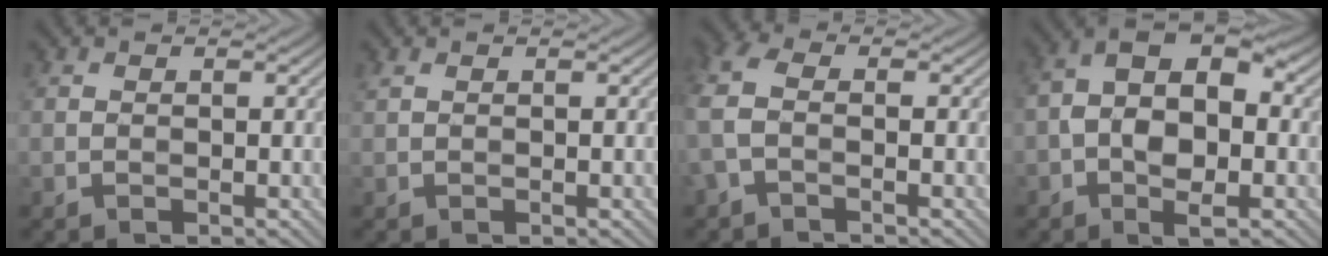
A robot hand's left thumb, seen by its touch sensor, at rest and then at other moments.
{"total": 0.5, "force": [0.4, 0.1, 0.3], "torque": [-0.011, 0.003, 0.009]}
{"total": 4.4, "force": [-0.8, 2.3, 3.6], "torque": [-0.106, 0.010, -0.029]}
{"total": 9.8, "force": [-1.1, 5.2, 8.3], "torque": [-0.147, 0.014, -0.026]}